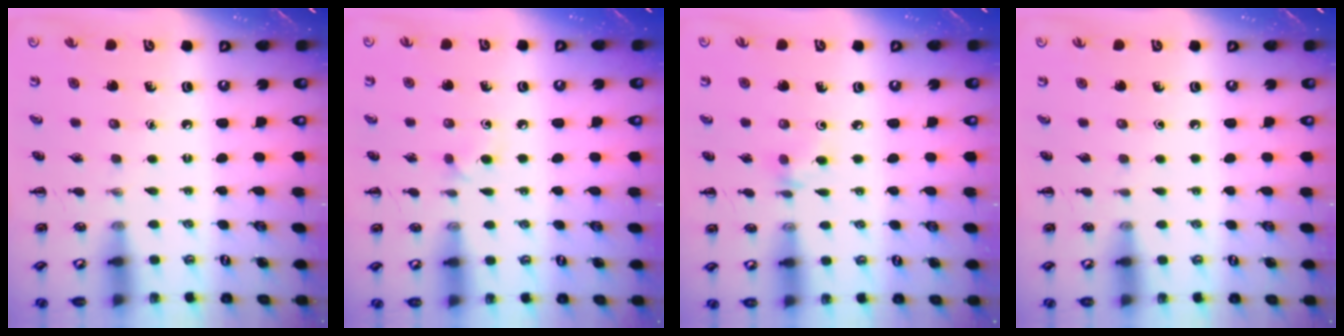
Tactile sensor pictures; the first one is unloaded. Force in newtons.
{"total": 4.3, "press": 4.1, "slide": 1.3}
{"total": 4.0, "press": 3.8, "slide": 1.2}
{"total": 0.0}